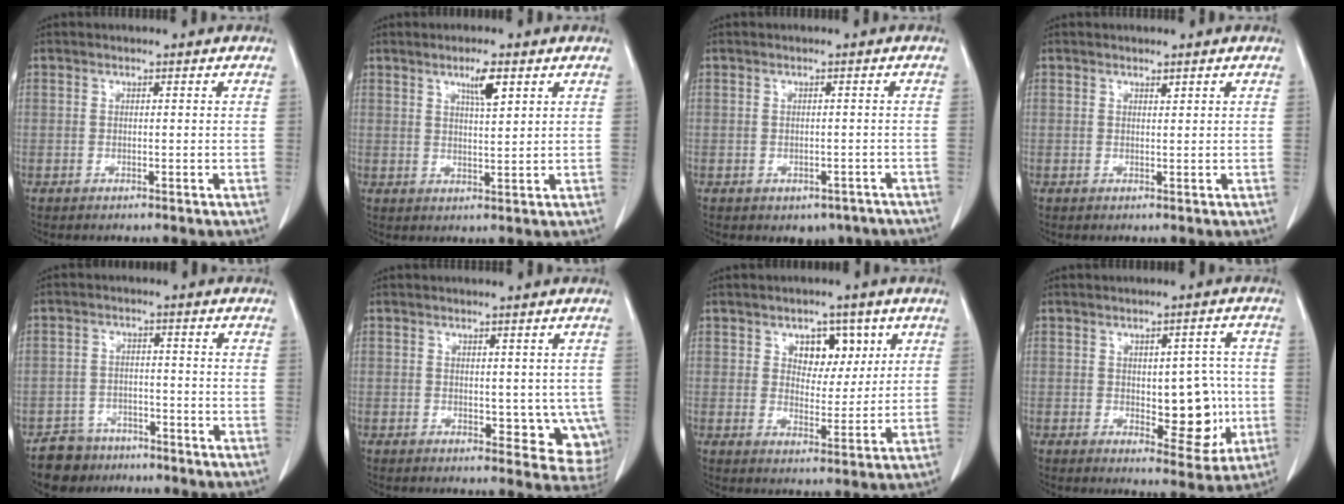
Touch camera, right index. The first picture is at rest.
{"total": 4.2, "force": [2.4, 0.5, 3.4], "torque": [-0.058, -0.003, 0.041]}
{"total": 4.3, "force": [-3.1, 2.7, 1.3], "torque": [-0.002, 0.011, -0.033]}
{"total": 0.7, "force": [0.6, 0.0, 0.3], "torque": [-0.006, -0.005, 0.010]}
{"total": 5.3, "force": [-3.9, 3.6, -0.2], "torque": [0.008, 0.011, -0.065]}
{"total": 6.9, "force": [0.1, 4.2, 5.4], "torque": [-0.034, -0.006, 0.009]}
{"total": 6.4, "force": [3.0, 4.1, 3.9], "torque": [-0.048, 0.009, 0.048]}
{"total": 8.7, "force": [-0.7, 4.0, 7.7], "torque": [-0.084, 0.005, 0.004]}